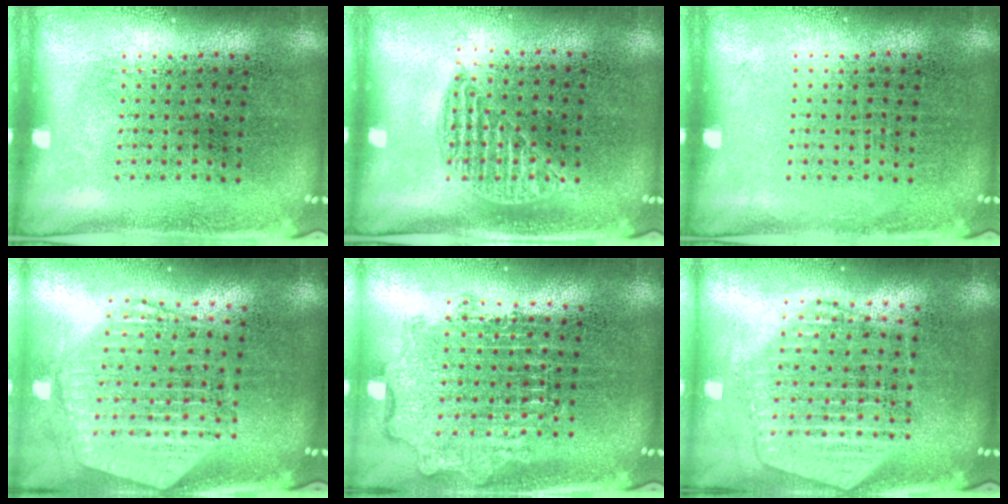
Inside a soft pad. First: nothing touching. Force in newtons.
{"total": 0.8, "press": 0.8, "slide": 0.4}
{"total": 0.0}
{"total": 2.6, "press": 2.2, "slide": 1.5}
{"total": 1.9, "press": 1.5, "slide": 1.2}
{"total": 2.2, "press": 1.9, "slide": 1.0}